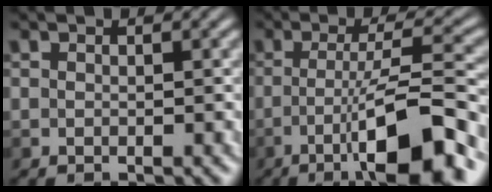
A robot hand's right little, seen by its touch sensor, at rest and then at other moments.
{"total": 9.1, "force": [-4.2, 1.6, 8.0], "torque": [-0.117, 0.012, -0.078]}